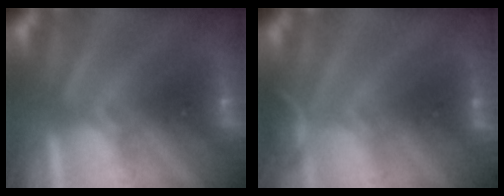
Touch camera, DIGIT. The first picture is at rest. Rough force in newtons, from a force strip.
{"total": 2.5}